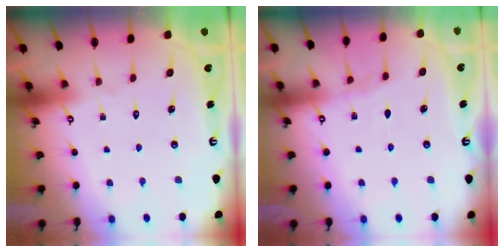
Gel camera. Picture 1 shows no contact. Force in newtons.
{"total": 3.6, "press": 3.5, "slide": 0.5}